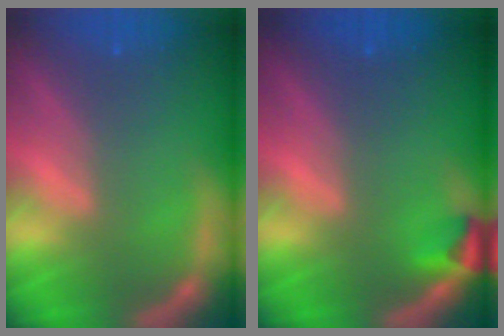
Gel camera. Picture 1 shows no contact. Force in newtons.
{"total": 1.9}